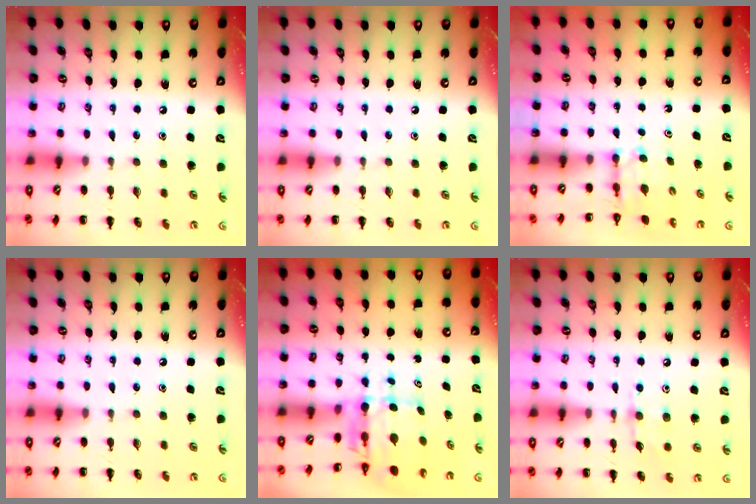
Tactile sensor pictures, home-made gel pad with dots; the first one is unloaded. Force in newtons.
{"total": 0.0}
{"total": 2.8, "press": 2.6, "slide": 1.1}
{"total": 0.0}
{"total": 6.1, "press": 5.7, "slide": 2.2}
{"total": 5.3, "press": 5.1, "slide": 1.2}